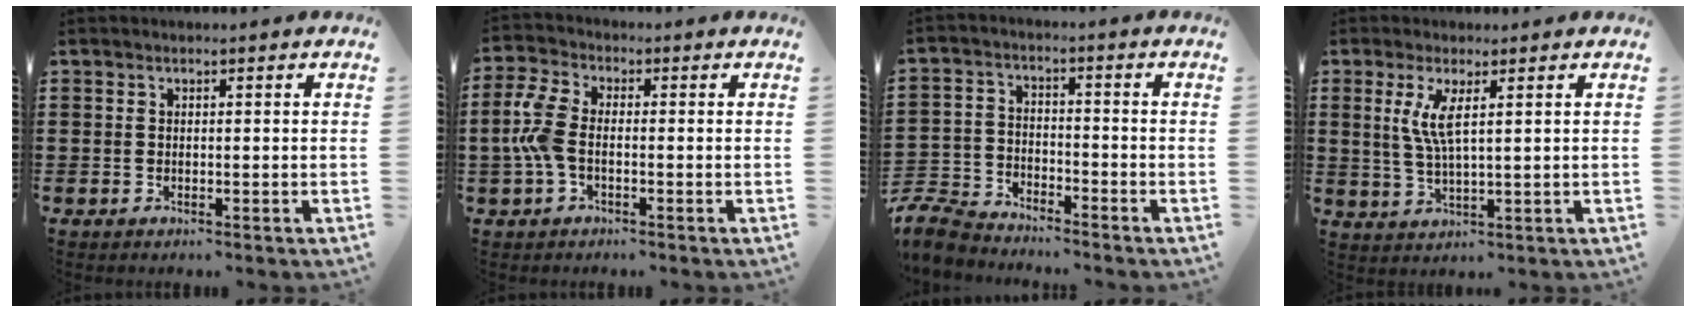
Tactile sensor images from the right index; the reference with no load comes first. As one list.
[{"total": 6.3, "force": [-0.7, 3.5, 5.2], "torque": [-0.139, -0.001, -0.023]}, {"total": 6.0, "force": [-5.8, 1.3, 0.8], "torque": [-0.046, 0.000, -0.123]}, {"total": 4.8, "force": [1.6, 0.9, 4.4], "torque": [-0.100, -0.004, 0.023]}]